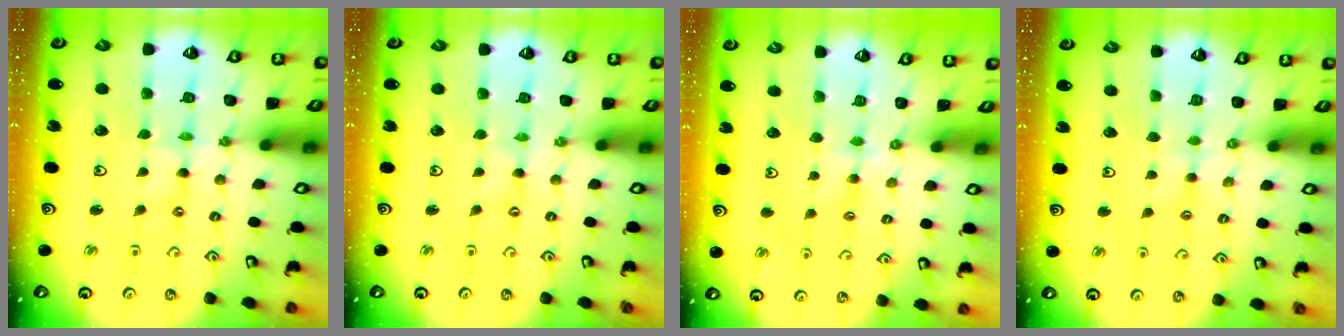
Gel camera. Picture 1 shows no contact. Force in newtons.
{"total": 0.0}
{"total": 3.8, "press": 3.8, "slide": 0.7}
{"total": 2.8, "press": 2.7, "slide": 0.5}